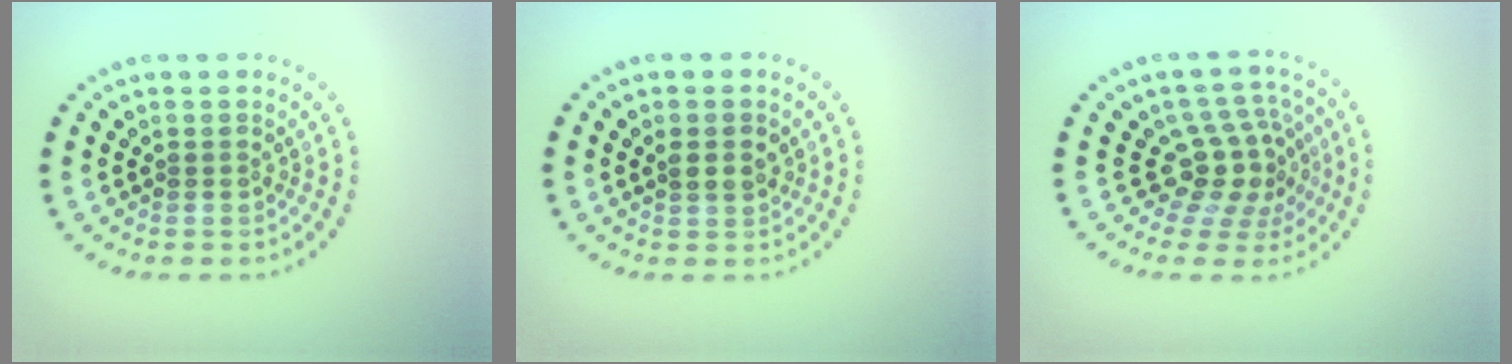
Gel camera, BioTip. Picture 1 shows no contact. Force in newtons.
{"total": 1.7, "press": 1.6, "slide": 0.5}
{"total": 4.0, "press": 3.0, "slide": 2.6}